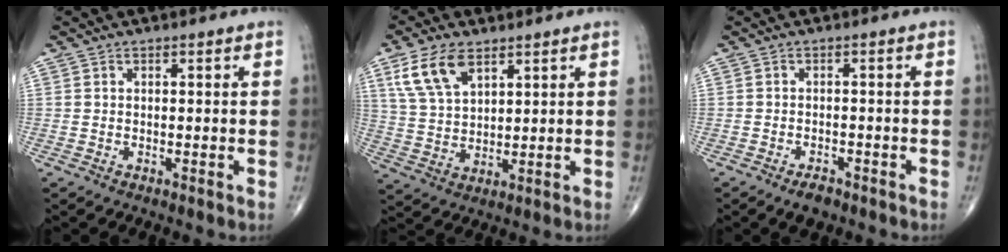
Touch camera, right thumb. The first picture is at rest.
{"total": 9.8, "force": [5.2, 5.1, 6.5], "torque": [-0.124, -0.014, 0.109]}
{"total": 3.1, "force": [-2.2, 1.5, 1.6], "torque": [-0.027, 0.008, -0.032]}